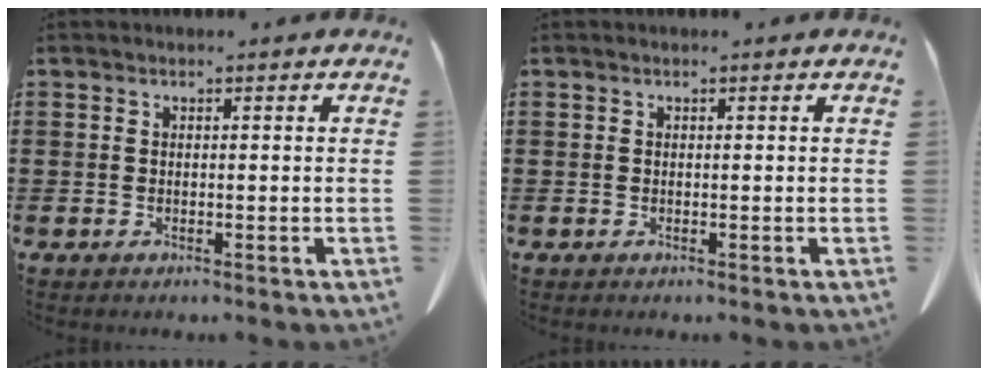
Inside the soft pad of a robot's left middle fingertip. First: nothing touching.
{"total": 0.0}